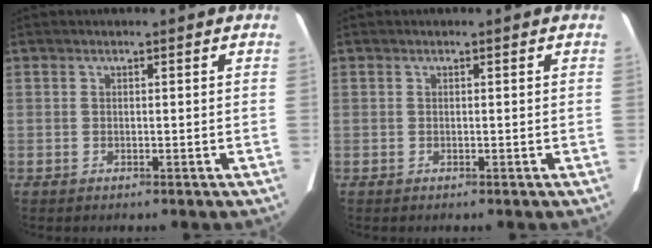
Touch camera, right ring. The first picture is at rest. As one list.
[{"total": 0.0}]